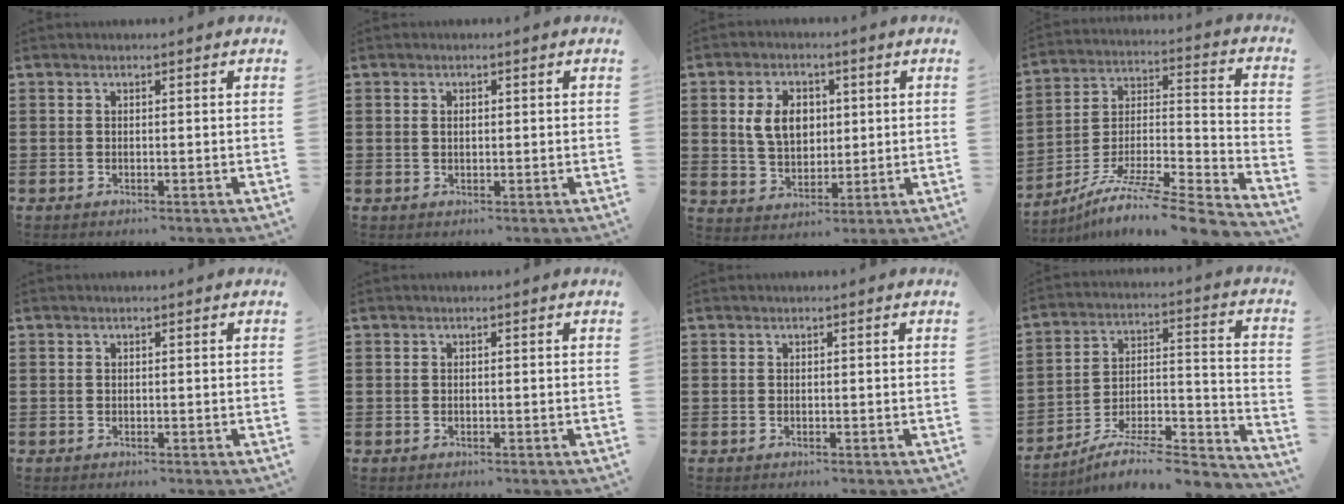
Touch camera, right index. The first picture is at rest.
{"total": 1.1, "force": [0.2, 0.6, 0.9], "torque": [-0.019, 0.004, 0.003]}
{"total": 7.0, "force": [1.4, 5.0, 4.7], "torque": [-0.105, 0.012, 0.020]}
{"total": 7.6, "force": [-5.8, 0.6, 4.9], "torque": [-0.087, -0.007, -0.118]}
{"total": 0.0}
{"total": 0.0}
{"total": 0.0}
{"total": 6.9, "force": [-5.9, 1.4, 3.3], "torque": [-0.052, 0.002, -0.117]}